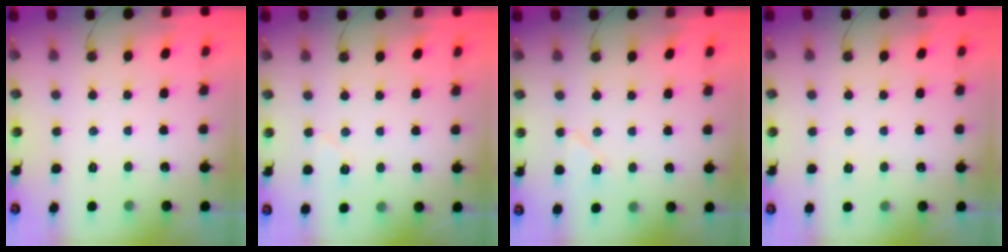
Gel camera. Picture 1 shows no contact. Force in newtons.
{"total": 5.6, "press": 5.6, "slide": 0.8}
{"total": 6.9, "press": 6.8, "slide": 1.3}
{"total": 2.4, "press": 2.3, "slide": 0.6}